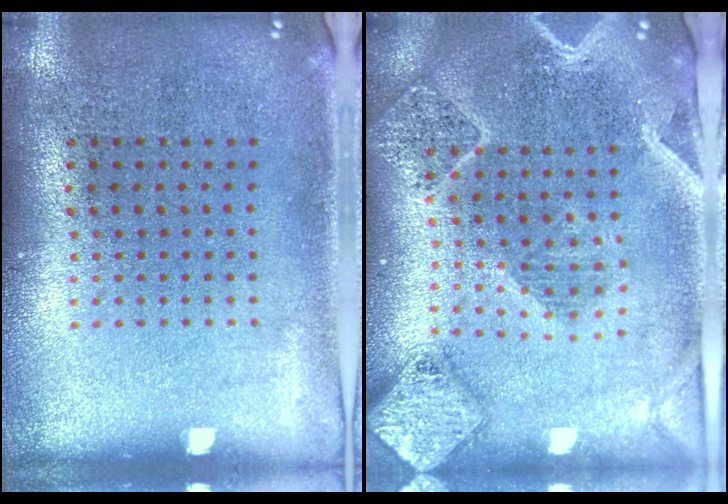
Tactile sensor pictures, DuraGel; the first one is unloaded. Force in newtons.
{"total": 2.5, "press": 2.3, "slide": 1.1}